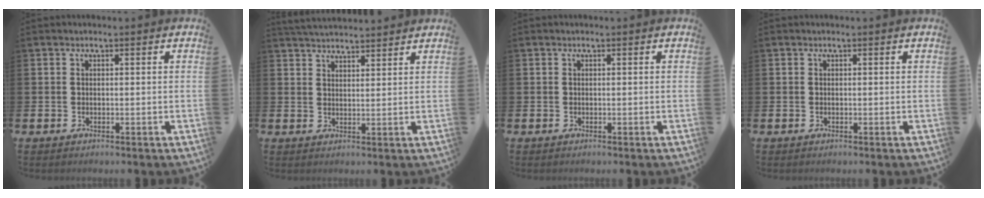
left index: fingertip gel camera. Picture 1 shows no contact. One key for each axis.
{"total": 3.9, "fx": 3.9, "fy": 0.3, "fz": 0.3, "tx": -0.012, "ty": -0.018, "tz": 0.071}
{"total": 0.0}
{"total": 0.0}